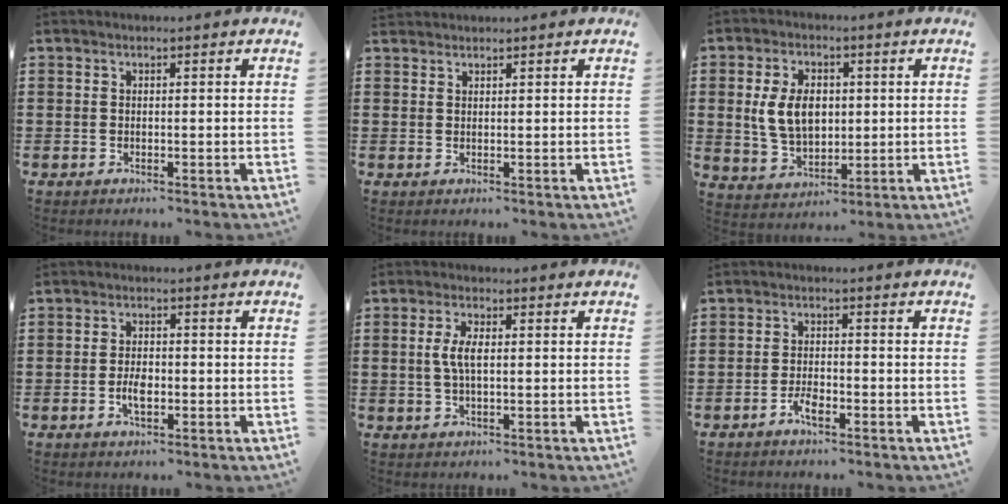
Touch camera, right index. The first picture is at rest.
{"total": 1.4, "force": [1.4, 0.3, -0.3], "torque": [0.001, 0.003, 0.028]}
{"total": 7.9, "force": [1.0, 5.3, 5.7], "torque": [-0.128, 0.010, 0.014]}
{"total": 3.3, "force": [-0.8, 1.5, 2.8], "torque": [-0.059, 0.000, -0.016]}
{"total": 4.0, "force": [0.3, 1.4, 3.7], "torque": [-0.082, 0.002, 0.001]}
{"total": 2.8, "force": [-1.7, 1.0, 1.9], "torque": [-0.035, 0.004, -0.031]}